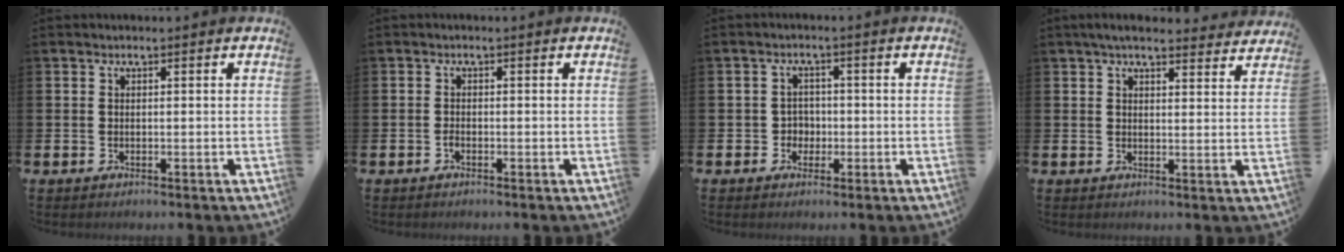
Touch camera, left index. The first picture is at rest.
{"total": 0.7, "force": [-0.5, 0.3, 0.4], "torque": [-0.004, -0.004, -0.011]}
{"total": 2.4, "force": [-0.6, 2.2, 0.5], "torque": [-0.005, 0.002, -0.020]}
{"total": 4.6, "force": [4.2, 0.9, 1.6], "torque": [-0.029, -0.017, 0.074]}